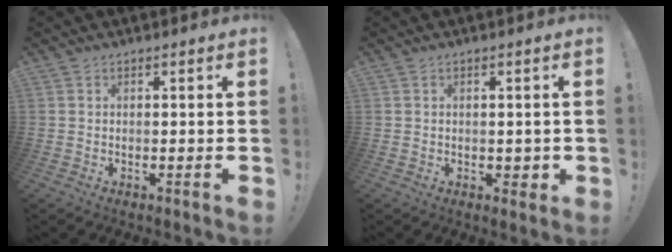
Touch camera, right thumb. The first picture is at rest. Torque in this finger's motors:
{"motor_torque": [-0.02, -0.08, -0.07, 0.01, 0.00]}